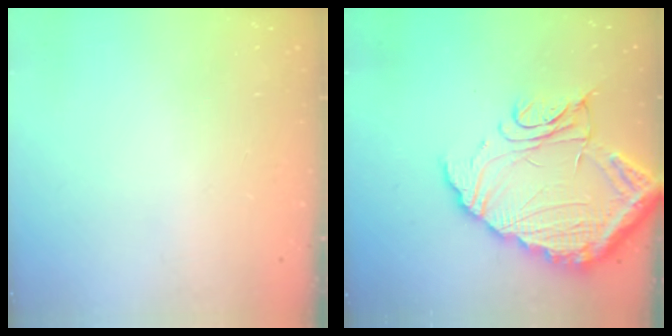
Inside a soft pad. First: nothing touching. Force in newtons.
{"total": 17.8, "press": 17.7, "slide": 2.2}